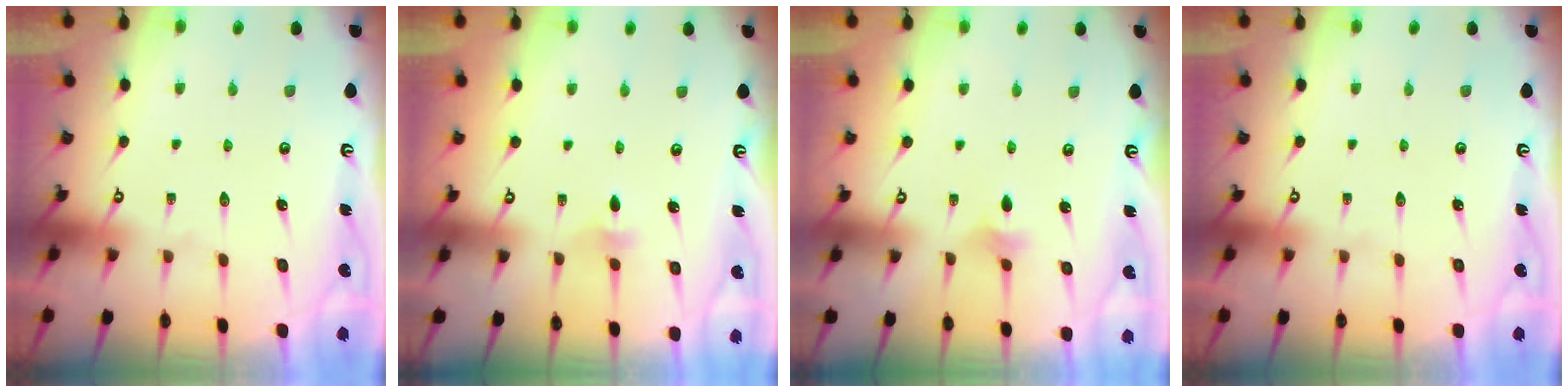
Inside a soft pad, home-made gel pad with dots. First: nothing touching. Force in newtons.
{"total": 3.2, "press": 3.1, "slide": 0.8}
{"total": 3.0, "press": 2.9, "slide": 0.8}
{"total": 0.0}